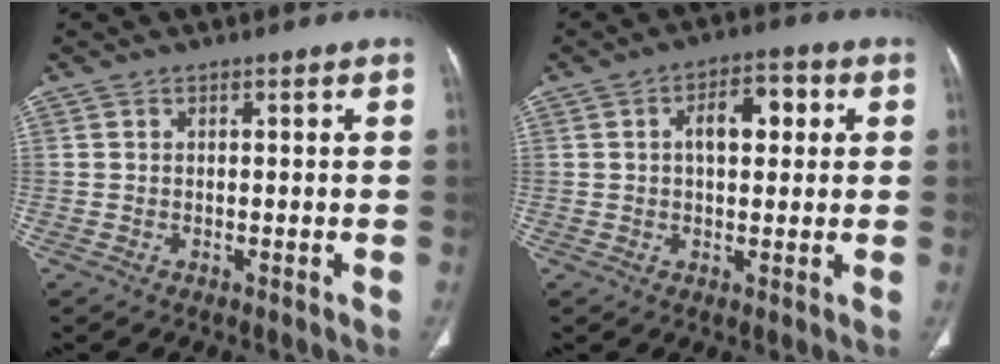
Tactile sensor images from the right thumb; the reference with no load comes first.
{"total": 7.5, "force": [1.6, 4.2, 6.0], "torque": [-0.076, 0.015, 0.021]}